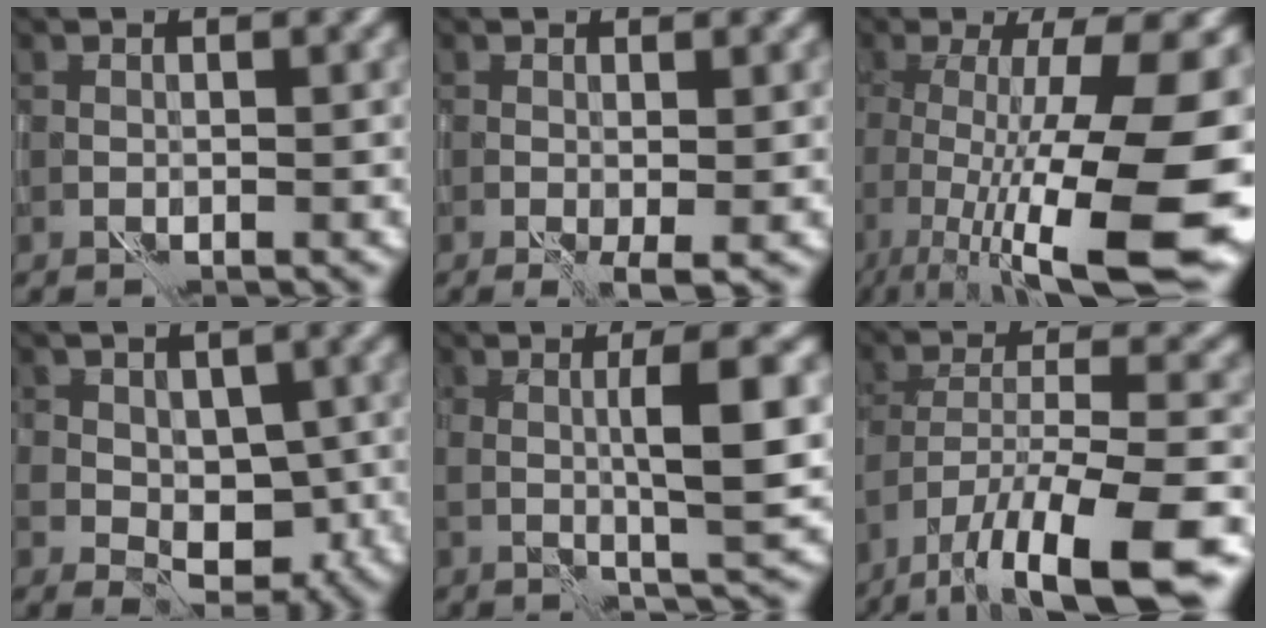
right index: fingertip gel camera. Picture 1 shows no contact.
{"total": 1.7, "force": [-0.4, 0.3, 1.6], "torque": [-0.028, -0.006, -0.009]}
{"total": 14.8, "force": [-3.6, 3.8, 13.8], "torque": [-0.203, -0.006, -0.056]}
{"total": 5.6, "force": [0.1, 4.2, 3.7], "torque": [-0.058, -0.013, 0.004]}
{"total": 5.7, "force": [0.6, 0.9, 5.6], "torque": [-0.084, 0.007, 0.012]}
{"total": 12.4, "force": [-9.0, 3.4, 7.8], "torque": [-0.147, -0.015, -0.141]}